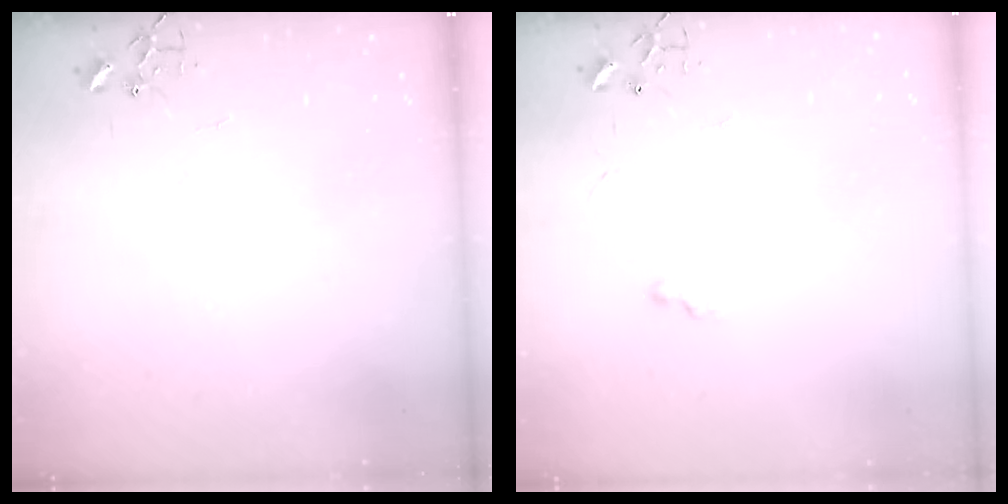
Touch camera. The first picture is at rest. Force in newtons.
{"total": 5.2, "press": 5.2, "slide": 0.4}